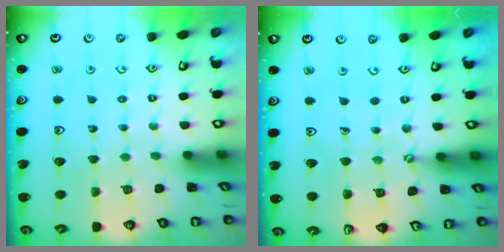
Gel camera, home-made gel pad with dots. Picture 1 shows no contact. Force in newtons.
{"total": 2.4, "press": 2.4, "slide": 0.3}